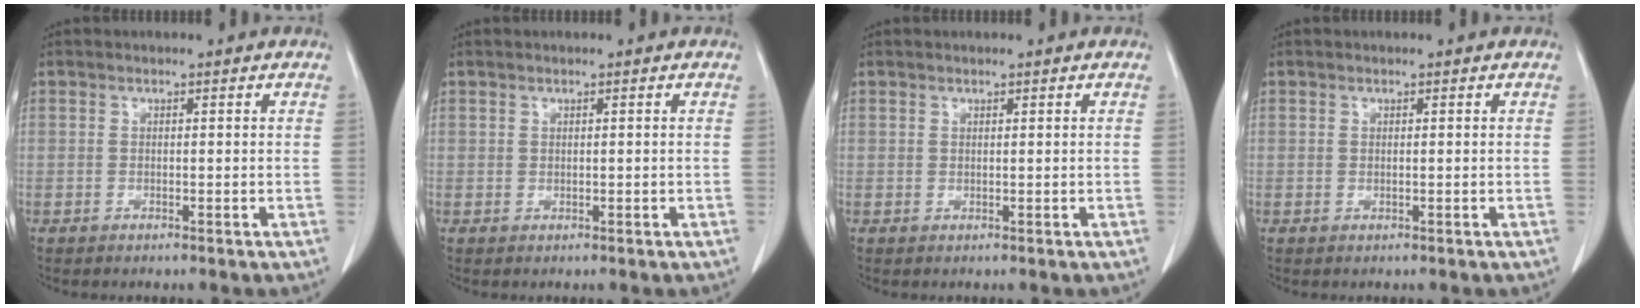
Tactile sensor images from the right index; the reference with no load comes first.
{"total": 0.0}
{"total": 0.0}
{"total": 0.0}